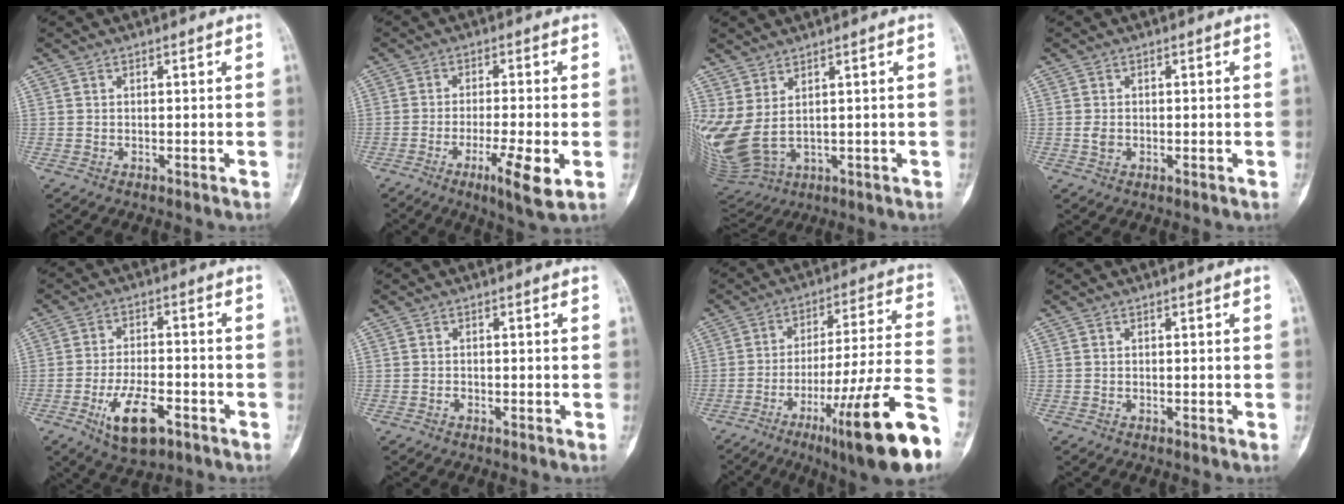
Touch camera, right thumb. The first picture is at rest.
{"total": 8.3, "force": [-3.0, 1.2, 7.7], "torque": [-0.130, -0.006, -0.048]}
{"total": 12.4, "force": [2.3, 6.5, 10.3], "torque": [-0.244, -0.020, 0.071]}
{"total": 1.7, "force": [-0.1, 1.2, 1.2], "torque": [-0.022, 0.002, -0.002]}
{"total": 10.1, "force": [-4.7, 4.6, 7.7], "torque": [-0.130, 0.018, -0.073]}
{"total": 0.6, "force": [-0.4, 0.4, 0.2], "torque": [-0.001, 0.002, -0.010]}
{"total": 22.2, "force": [-11.5, 1.8, 19.0], "torque": [-0.267, 0.046, -0.174]}
{"total": 0.0}